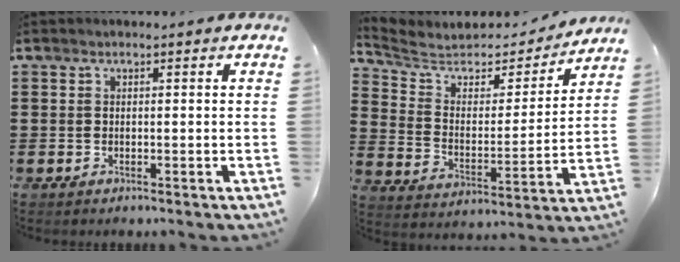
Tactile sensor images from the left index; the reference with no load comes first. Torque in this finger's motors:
{"motor_torque": [2.14, 0.00, 1.05, 0.21]}